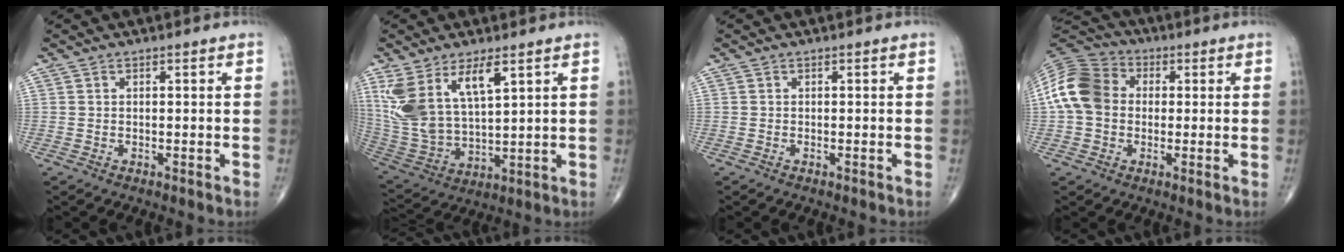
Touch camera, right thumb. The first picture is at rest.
{"total": 14.1, "force": [6.9, 6.0, 10.8], "torque": [-0.218, -0.026, 0.152]}
{"total": 0.0}
{"total": 12.3, "force": [0.5, 9.8, 7.4], "torque": [-0.138, 0.032, -0.003]}